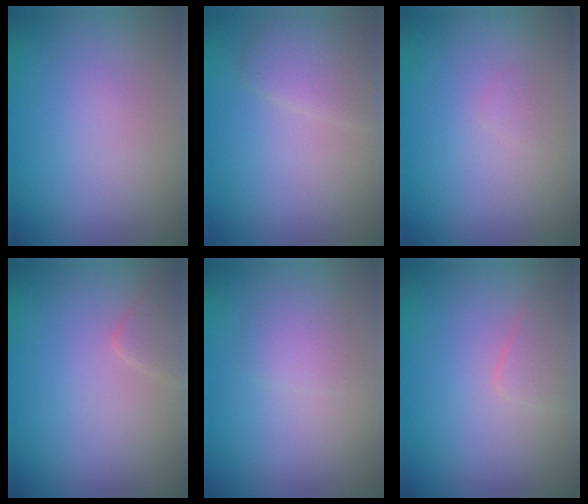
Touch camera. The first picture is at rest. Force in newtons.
{"total": 2.6, "press": 2.6, "slide": 0.2}
{"total": 0.5, "press": 0.5, "slide": 0.0}
{"total": 1.6, "press": 1.6, "slide": 0.1}
{"total": 1.6, "press": 1.6, "slide": 0.1}
{"total": 1.6, "press": 1.6, "slide": 0.0}